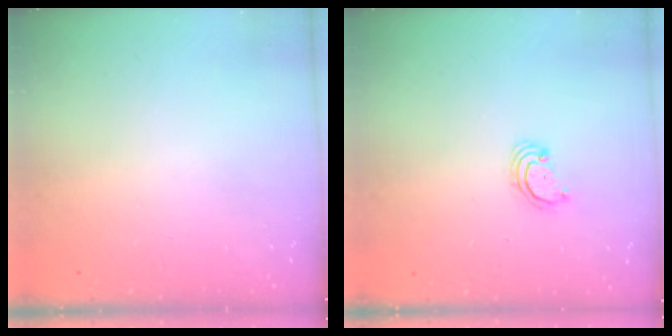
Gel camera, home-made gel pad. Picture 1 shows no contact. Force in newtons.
{"total": 2.3, "press": 2.3, "slide": 0.2}